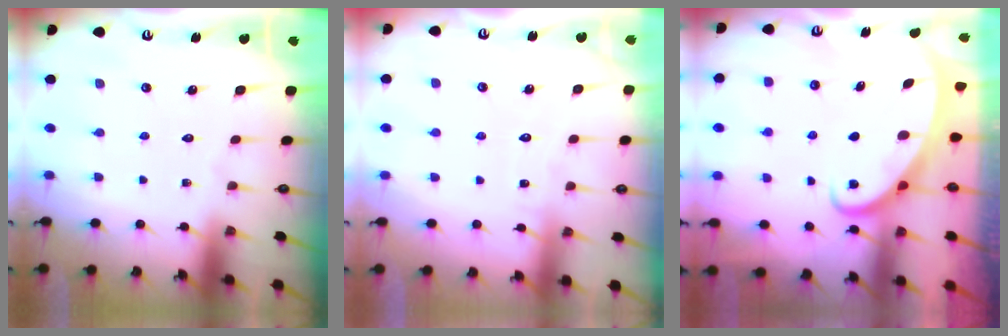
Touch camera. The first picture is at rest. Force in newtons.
{"total": 2.8, "press": 2.8, "slide": 0.2}
{"total": 2.6, "press": 2.6, "slide": 0.4}